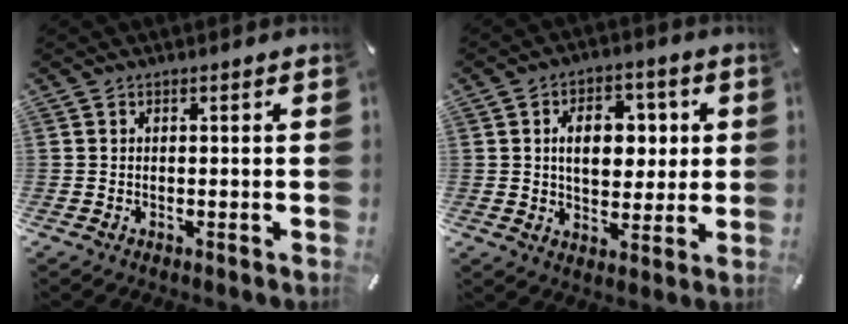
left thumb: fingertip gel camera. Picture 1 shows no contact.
{"total": 11.1, "force": [2.1, 7.7, 7.7], "torque": [-0.107, 0.002, 0.031]}